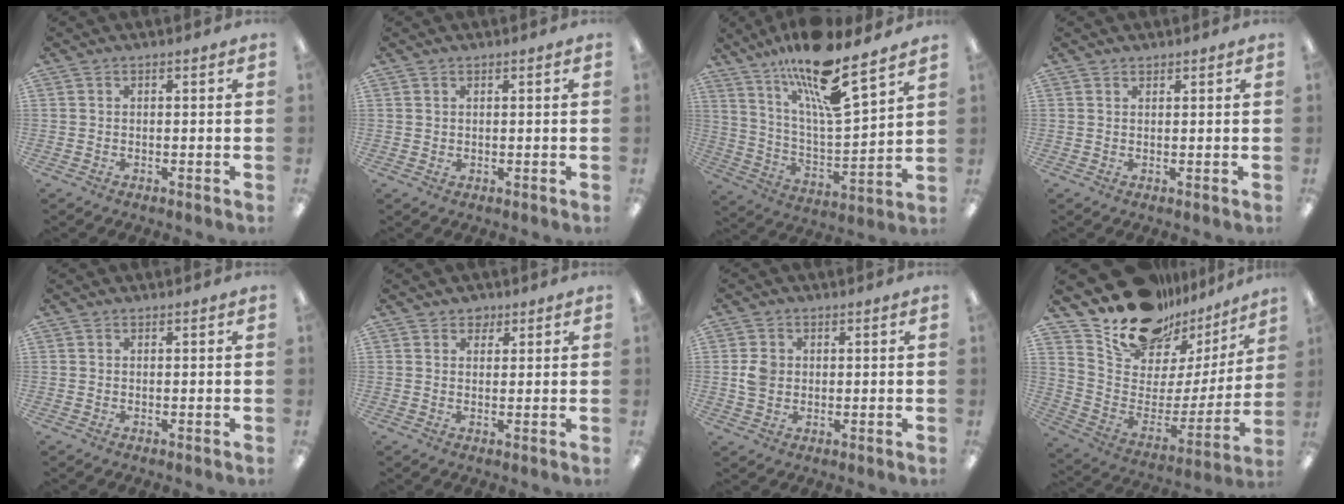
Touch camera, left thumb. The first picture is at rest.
{"total": 1.0, "force": [0.7, 0.7, 0.1], "torque": [-0.003, 0.001, 0.013]}
{"total": 17.3, "force": [13.6, 3.1, 10.2], "torque": [-0.184, -0.092, 0.229]}
{"total": 0.9, "force": [0.9, 0.3, -0.1], "torque": [0.001, 0.000, 0.017]}
{"total": 0.0}
{"total": 2.5, "force": [1.7, 1.7, 0.4], "torque": [-0.003, 0.001, 0.031]}
{"total": 4.2, "force": [0.6, 3.7, 1.8], "torque": [-0.023, 0.001, 0.008]}
{"total": 19.3, "force": [16.4, 8.8, 5.0], "torque": [-0.091, -0.128, 0.298]}